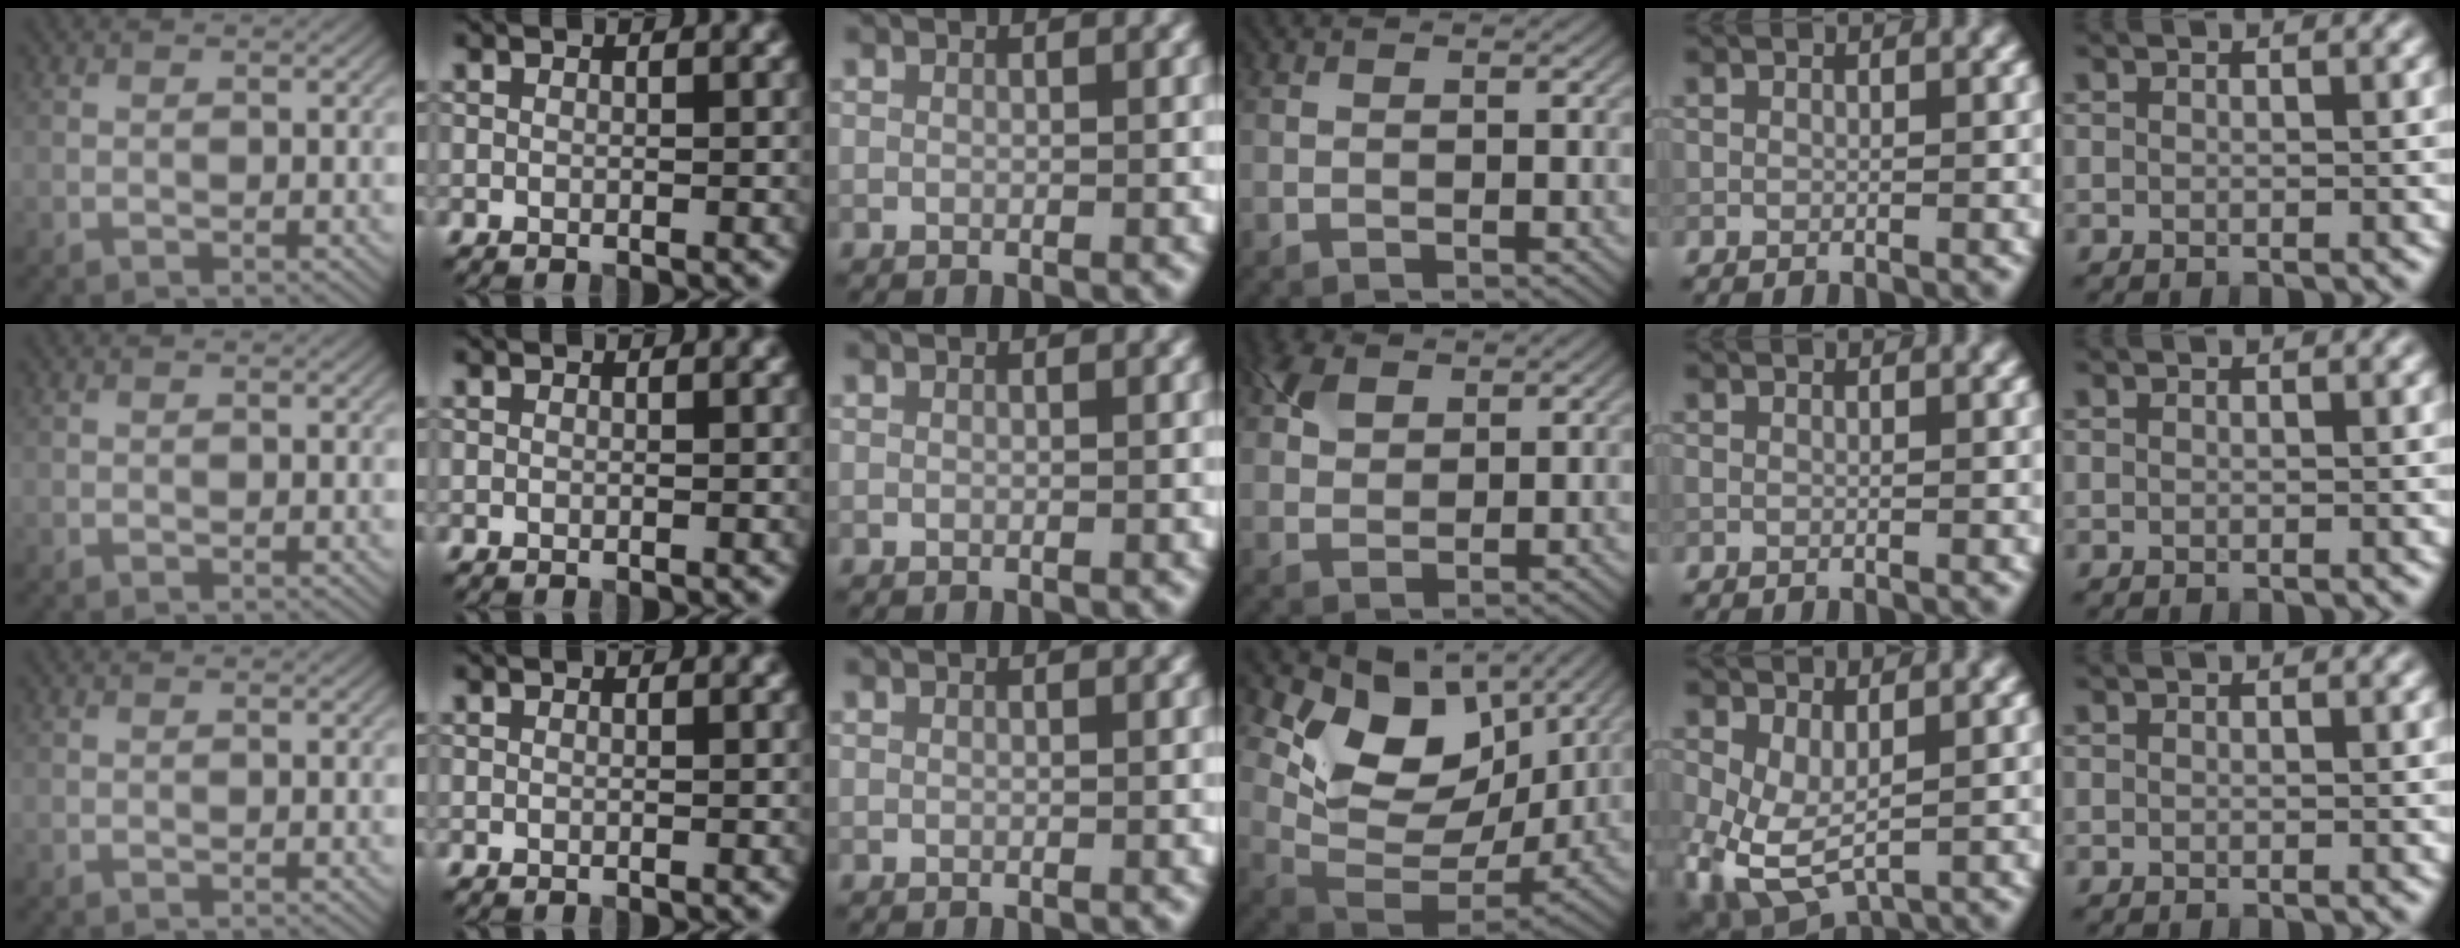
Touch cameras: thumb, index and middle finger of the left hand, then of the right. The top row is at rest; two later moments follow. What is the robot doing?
{"motion": "lift_and_place", "object": "coin"}